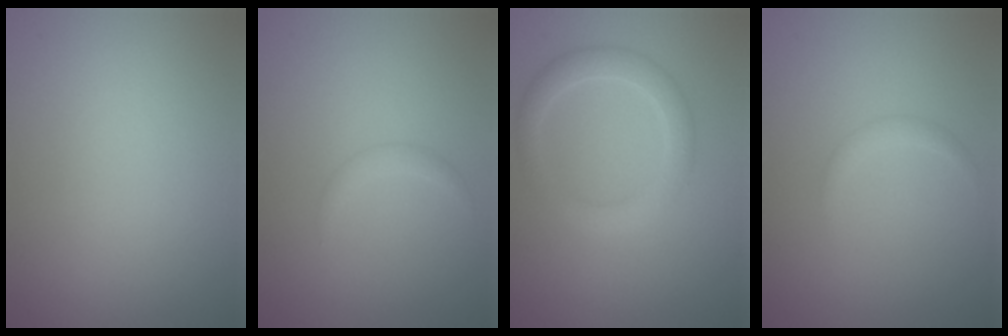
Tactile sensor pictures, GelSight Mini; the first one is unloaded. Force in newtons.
{"total": 0.9, "press": 0.9, "slide": 0.1}
{"total": 2.8, "press": 2.8, "slide": 0.1}
{"total": 0.9, "press": 0.9, "slide": 0.0}